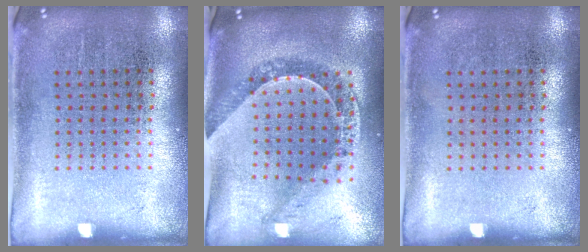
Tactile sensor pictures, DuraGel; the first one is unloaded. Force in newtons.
{"total": 1.1, "press": 1.1, "slide": 0.1}
{"total": 0.0}